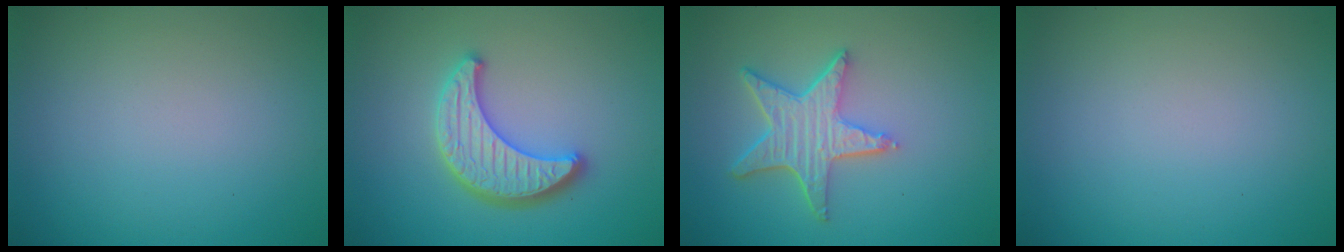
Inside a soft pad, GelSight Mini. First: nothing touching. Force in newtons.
{"total": 4.2, "press": 3.9, "slide": 1.5}
{"total": 5.1, "press": 4.0, "slide": 3.1}
{"total": 0.0}